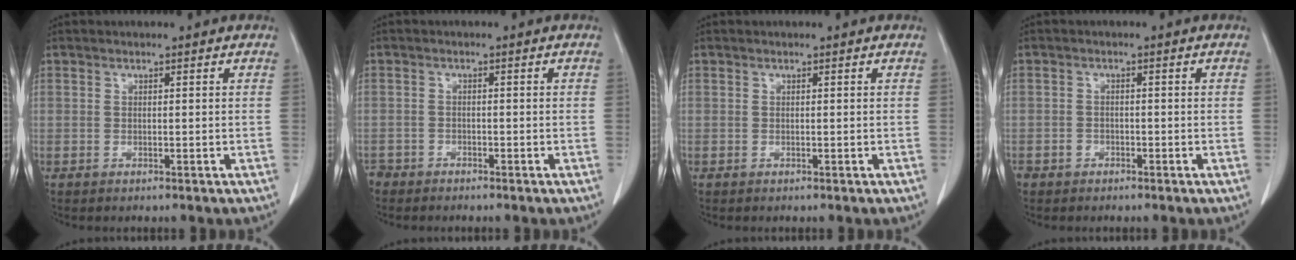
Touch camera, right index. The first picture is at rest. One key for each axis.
{"total": 2.9, "fx": -2.6, "fy": 1.4, "fz": 0.2, "tx": -0.003, "ty": 0.001, "tz": -0.049}
{"total": 0.0}
{"total": 2.0, "fx": -1.2, "fy": 1.5, "fz": 0.3, "tx": -0.006, "ty": 0.006, "tz": -0.022}